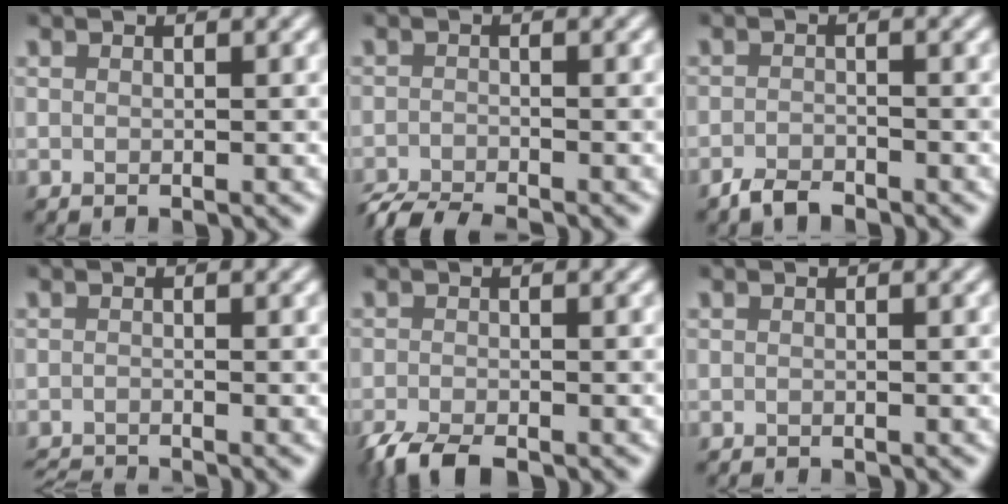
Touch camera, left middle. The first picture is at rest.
{"total": 3.8, "force": [-3.6, 0.4, 1.3], "torque": [-0.023, -0.009, -0.070]}
{"total": 1.7, "force": [-1.5, 0.5, 0.6], "torque": [-0.012, 0.003, -0.032]}
{"total": 2.8, "force": [-2.6, 0.3, 1.0], "torque": [-0.011, -0.010, -0.049]}
{"total": 3.4, "force": [-2.8, 0.9, 1.9], "torque": [-0.034, -0.008, -0.055]}
{"total": 0.6, "force": [-0.6, 0.0, 0.0], "torque": [0.002, -0.003, -0.011]}